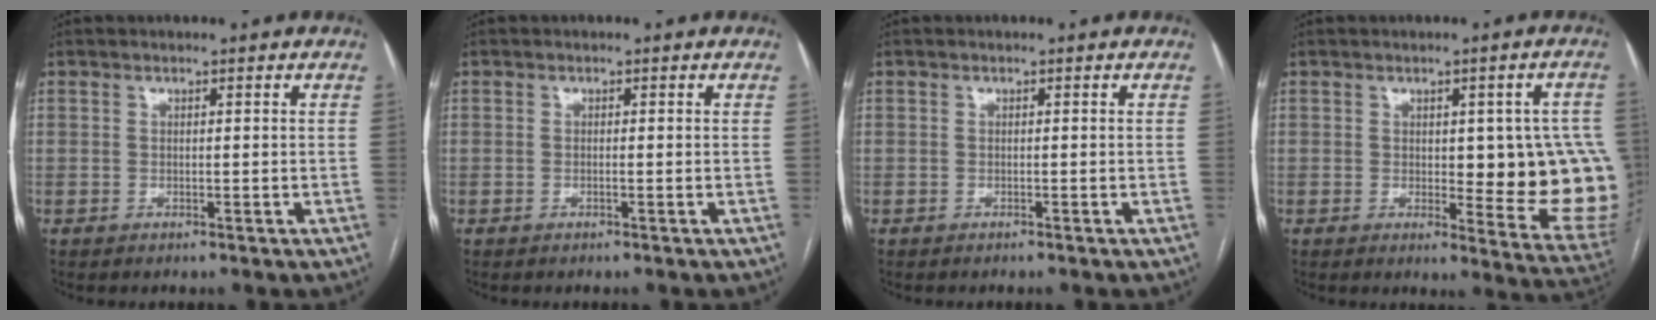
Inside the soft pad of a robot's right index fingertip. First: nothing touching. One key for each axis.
{"total": 0.0}
{"total": 0.0}
{"total": 14.9, "fx": 0.2, "fy": 4.9, "fz": 14.0, "tx": -0.130, "ty": 0.003, "tz": 0.013}